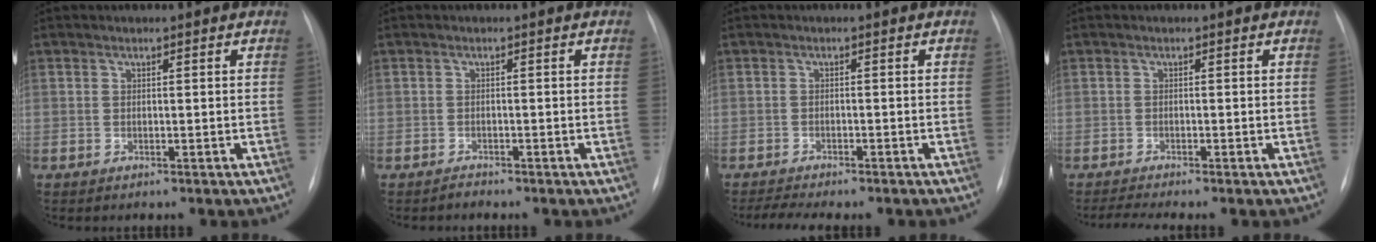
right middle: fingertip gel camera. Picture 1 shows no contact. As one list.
[{"total": 0.7, "force": [-0.7, 0.1, 0.0], "torque": [0.003, -0.002, -0.013]}, {"total": 5.7, "force": [-5.0, 0.6, 2.7], "torque": [-0.040, -0.003, -0.071]}, {"total": 2.2, "force": [-1.8, -0.9, 0.9], "torque": [-0.027, -0.011, -0.037]}]